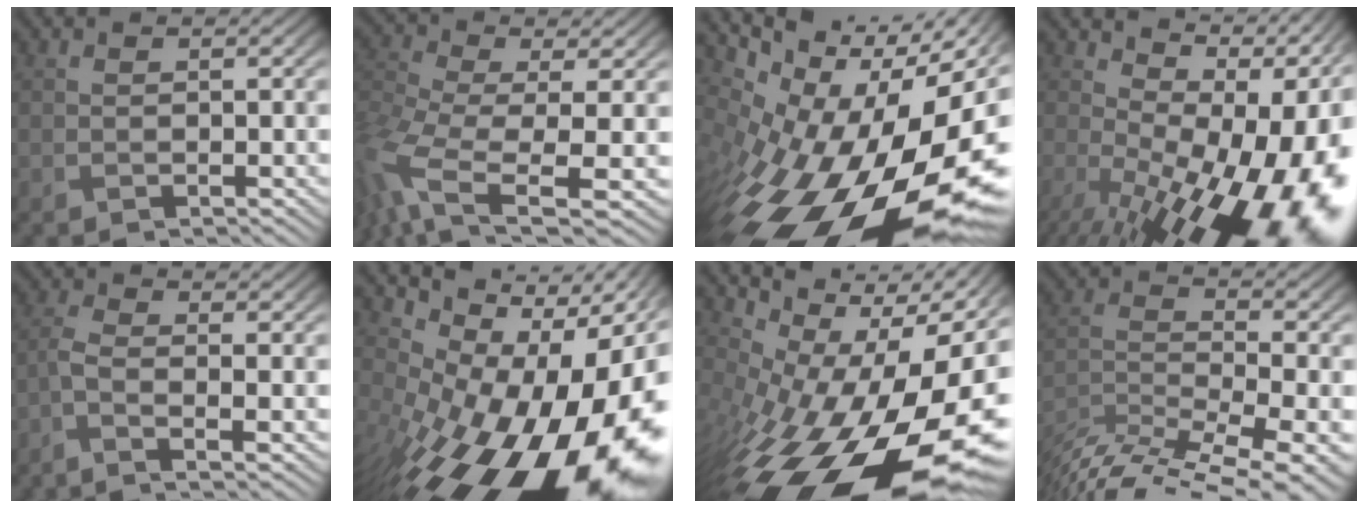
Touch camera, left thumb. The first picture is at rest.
{"total": 8.8, "force": [-1.5, 3.1, 8.1], "torque": [-0.198, -0.019, -0.032]}
{"total": 18.9, "force": [-3.9, 10.8, 15.1], "torque": [-0.255, -0.052, -0.050]}
{"total": 17.5, "force": [0.3, 9.9, 14.5], "torque": [-0.199, -0.047, 0.052]}
{"total": 2.8, "force": [-0.9, 0.5, 2.6], "torque": [-0.050, 0.003, -0.043]}
{"total": 18.8, "force": [-2.1, 10.7, 15.4], "torque": [-0.217, -0.043, -0.018]}
{"total": 17.0, "force": [-3.3, 8.1, 14.6], "torque": [-0.231, -0.023, -0.055]}
{"total": 12.3, "force": [-9.4, 3.1, 7.2], "torque": [-0.163, -0.019, -0.159]}